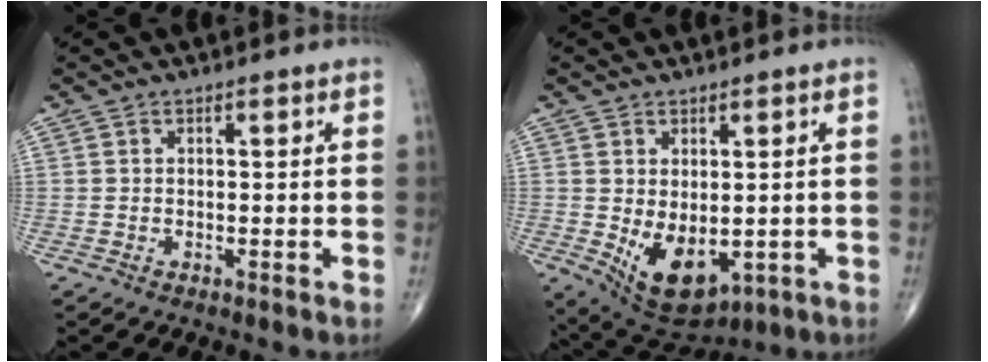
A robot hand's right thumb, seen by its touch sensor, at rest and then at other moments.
{"total": 10.1, "force": [-1.6, 5.9, 8.1], "torque": [-0.116, -0.010, 0.001]}